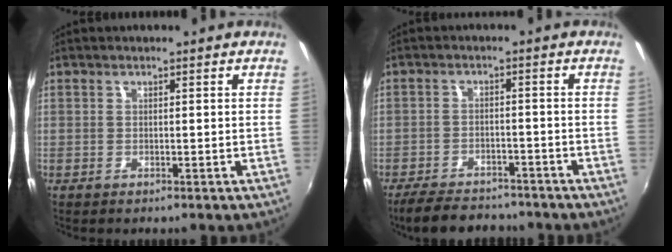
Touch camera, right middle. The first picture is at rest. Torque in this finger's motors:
{"motor_torque": [1.08, -1.06, 0.39, 0.14]}